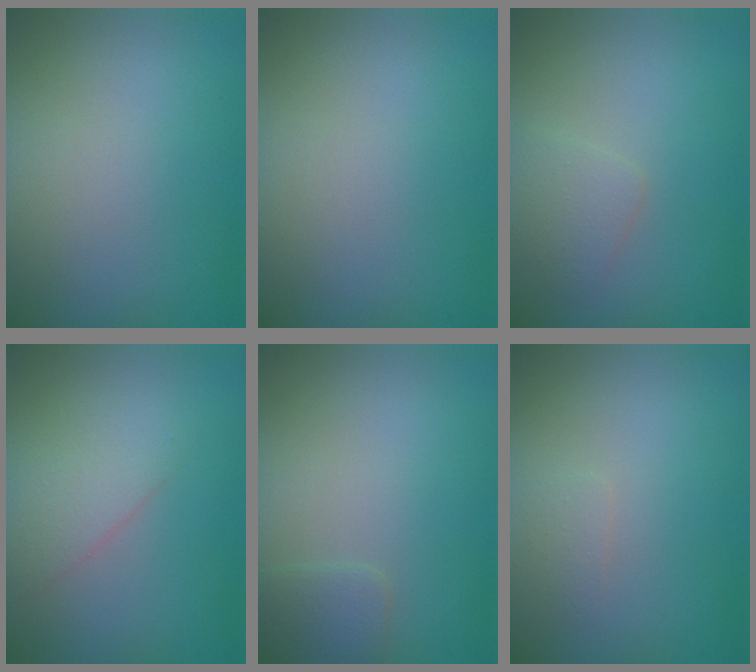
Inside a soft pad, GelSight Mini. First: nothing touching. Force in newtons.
{"total": 0.0}
{"total": 1.6, "press": 1.6, "slide": 0.1}
{"total": 2.3, "press": 2.3, "slide": 0.2}
{"total": 1.5, "press": 1.5, "slide": 0.1}
{"total": 0.7, "press": 0.7, "slide": 0.1}